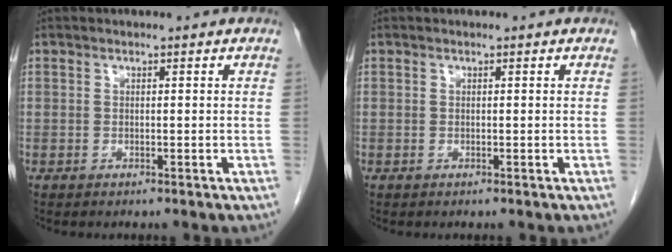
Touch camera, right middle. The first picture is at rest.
{"total": 0.0}